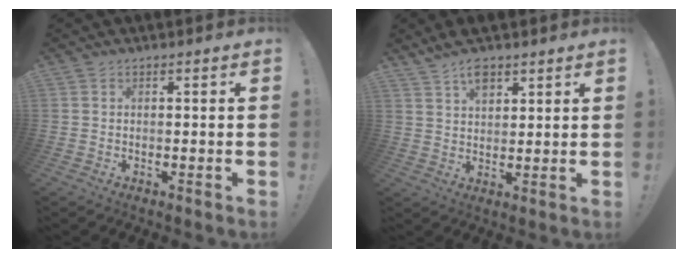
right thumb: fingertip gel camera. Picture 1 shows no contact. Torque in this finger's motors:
{"motor_torque": [-0.03, 0.15, 0.11, 0.12, 0.01]}